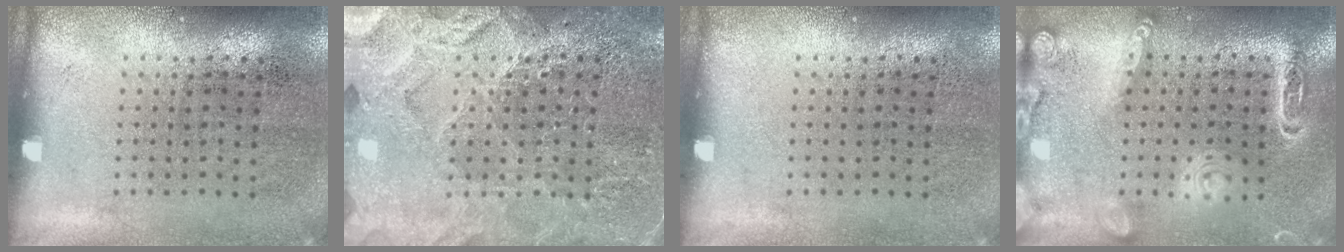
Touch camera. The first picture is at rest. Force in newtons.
{"total": 3.5, "press": 3.5, "slide": 0.4}
{"total": 0.0}
{"total": 1.8, "press": 1.8, "slide": 0.1}